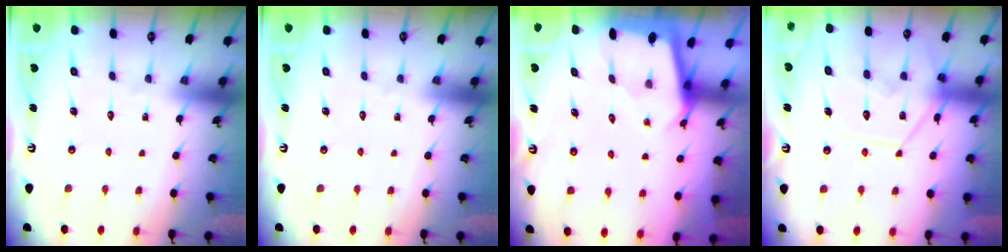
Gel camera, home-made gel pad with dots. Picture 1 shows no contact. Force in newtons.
{"total": 0.0}
{"total": 1.6, "press": 1.6, "slide": 0.2}
{"total": 12.4, "press": 12.4, "slide": 1.2}